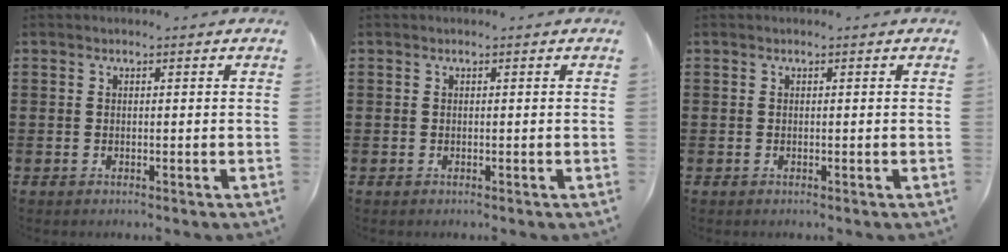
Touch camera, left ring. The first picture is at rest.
{"total": 0.0}
{"total": 0.0}